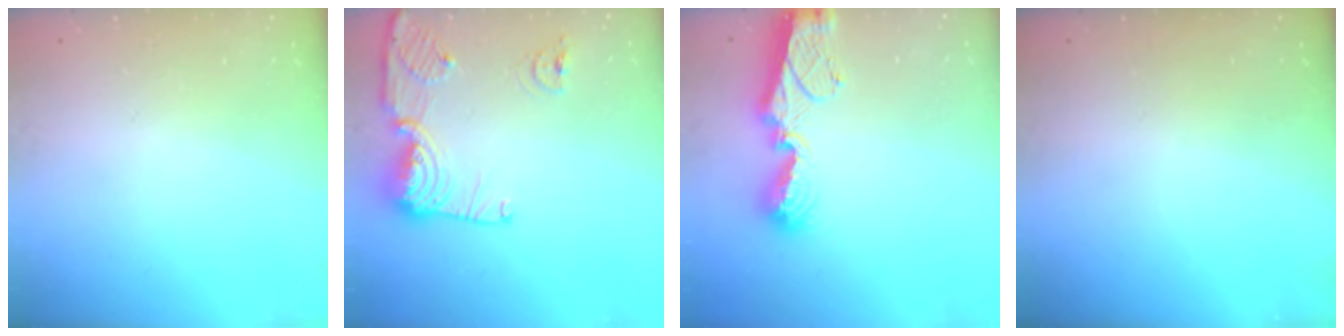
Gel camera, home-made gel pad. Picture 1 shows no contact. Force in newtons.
{"total": 14.2, "press": 14.1, "slide": 1.6}
{"total": 11.7, "press": 11.6, "slide": 1.1}
{"total": 0.0}